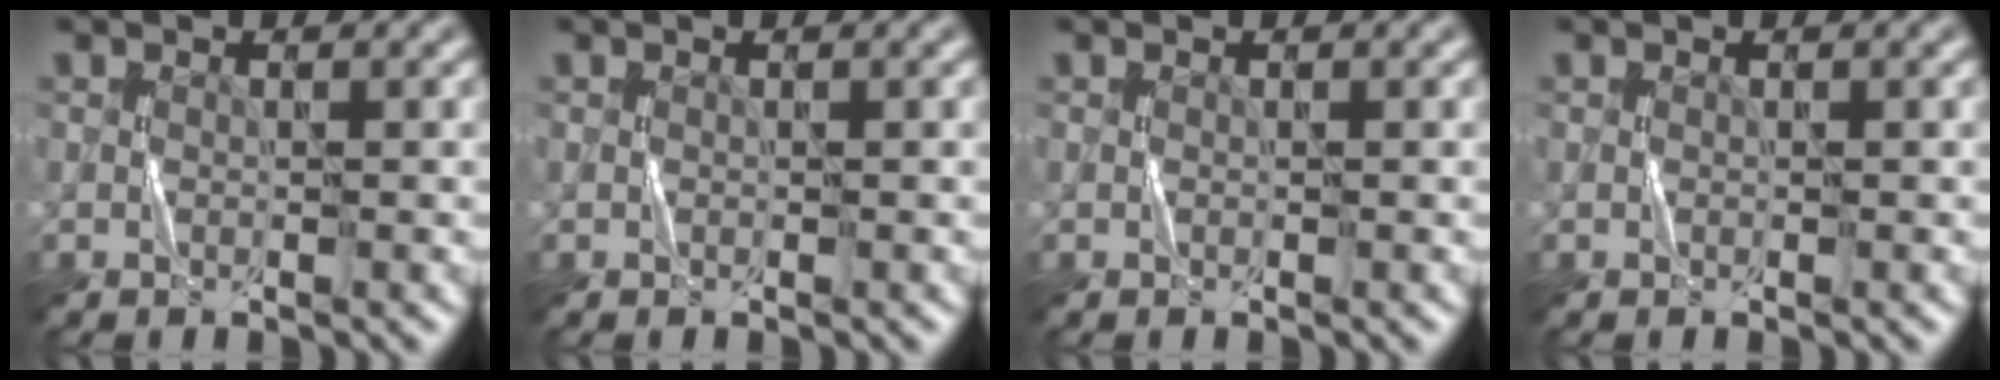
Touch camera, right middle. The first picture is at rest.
{"total": 0.0}
{"total": 0.0}
{"total": 0.0}